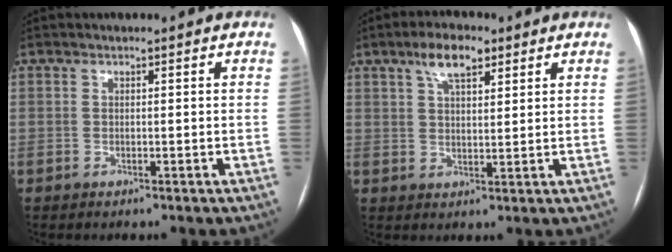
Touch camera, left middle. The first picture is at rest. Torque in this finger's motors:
{"motor_torque": [0.80, -0.55, 0.43, 0.02]}